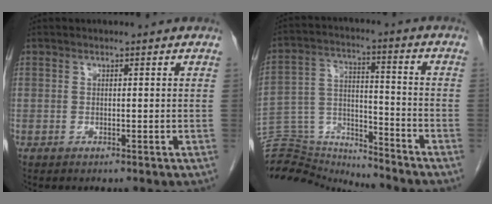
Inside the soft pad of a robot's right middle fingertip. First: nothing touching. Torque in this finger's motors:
{"motor_torque": [0.24, -0.95, -0.02, -0.03]}